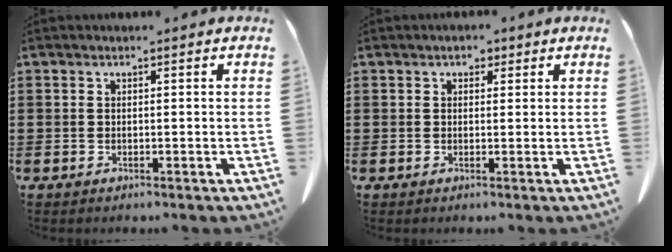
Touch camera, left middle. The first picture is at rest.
{"total": 1.5, "force": [1.0, 0.9, 0.6], "torque": [-0.007, 0.002, 0.017]}